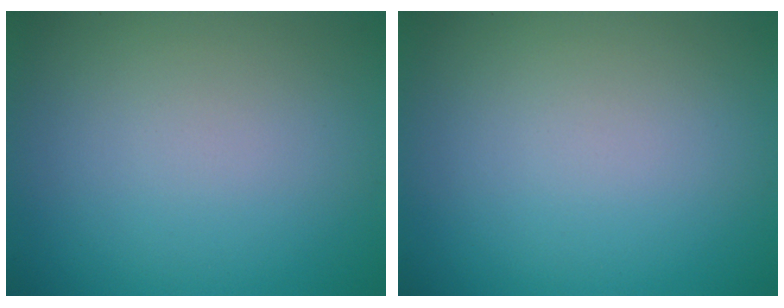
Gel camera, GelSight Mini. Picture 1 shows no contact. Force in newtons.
{"total": 0.0}